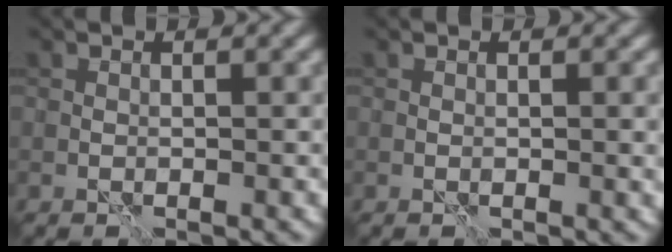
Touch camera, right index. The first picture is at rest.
{"total": 0.6, "force": [0.0, 0.1, 0.6], "torque": [-0.007, -0.002, 0.000]}